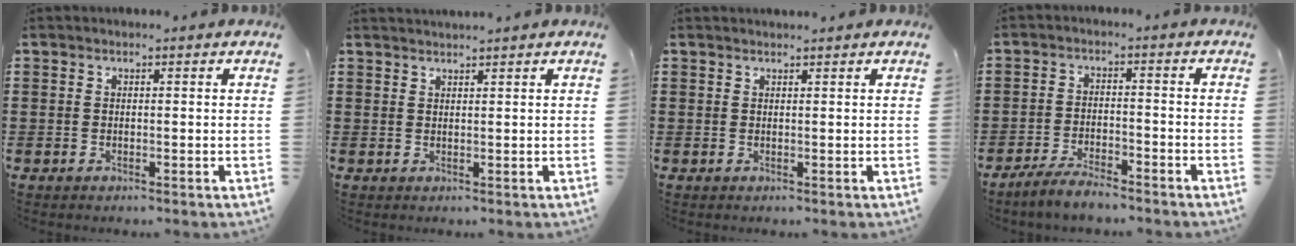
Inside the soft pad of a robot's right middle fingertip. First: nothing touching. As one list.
[{"total": 1.2, "force": [1.2, -0.1, 0.2], "torque": [-0.006, -0.003, 0.024]}, {"total": 0.7, "force": [0.7, 0.0, 0.1], "torque": [-0.004, -0.001, 0.015]}, {"total": 4.2, "force": [-3.8, 0.7, 1.6], "torque": [-0.042, -0.001, -0.079]}]